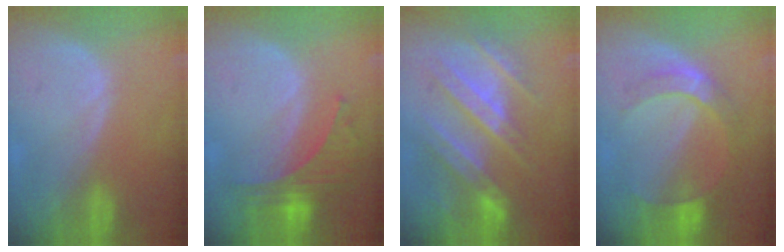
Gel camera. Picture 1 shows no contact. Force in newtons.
{"total": 5.8, "press": 5.7, "slide": 0.5}
{"total": 9.6, "press": 9.4, "slide": 1.9}
{"total": 7.2, "press": 6.5, "slide": 3.1}